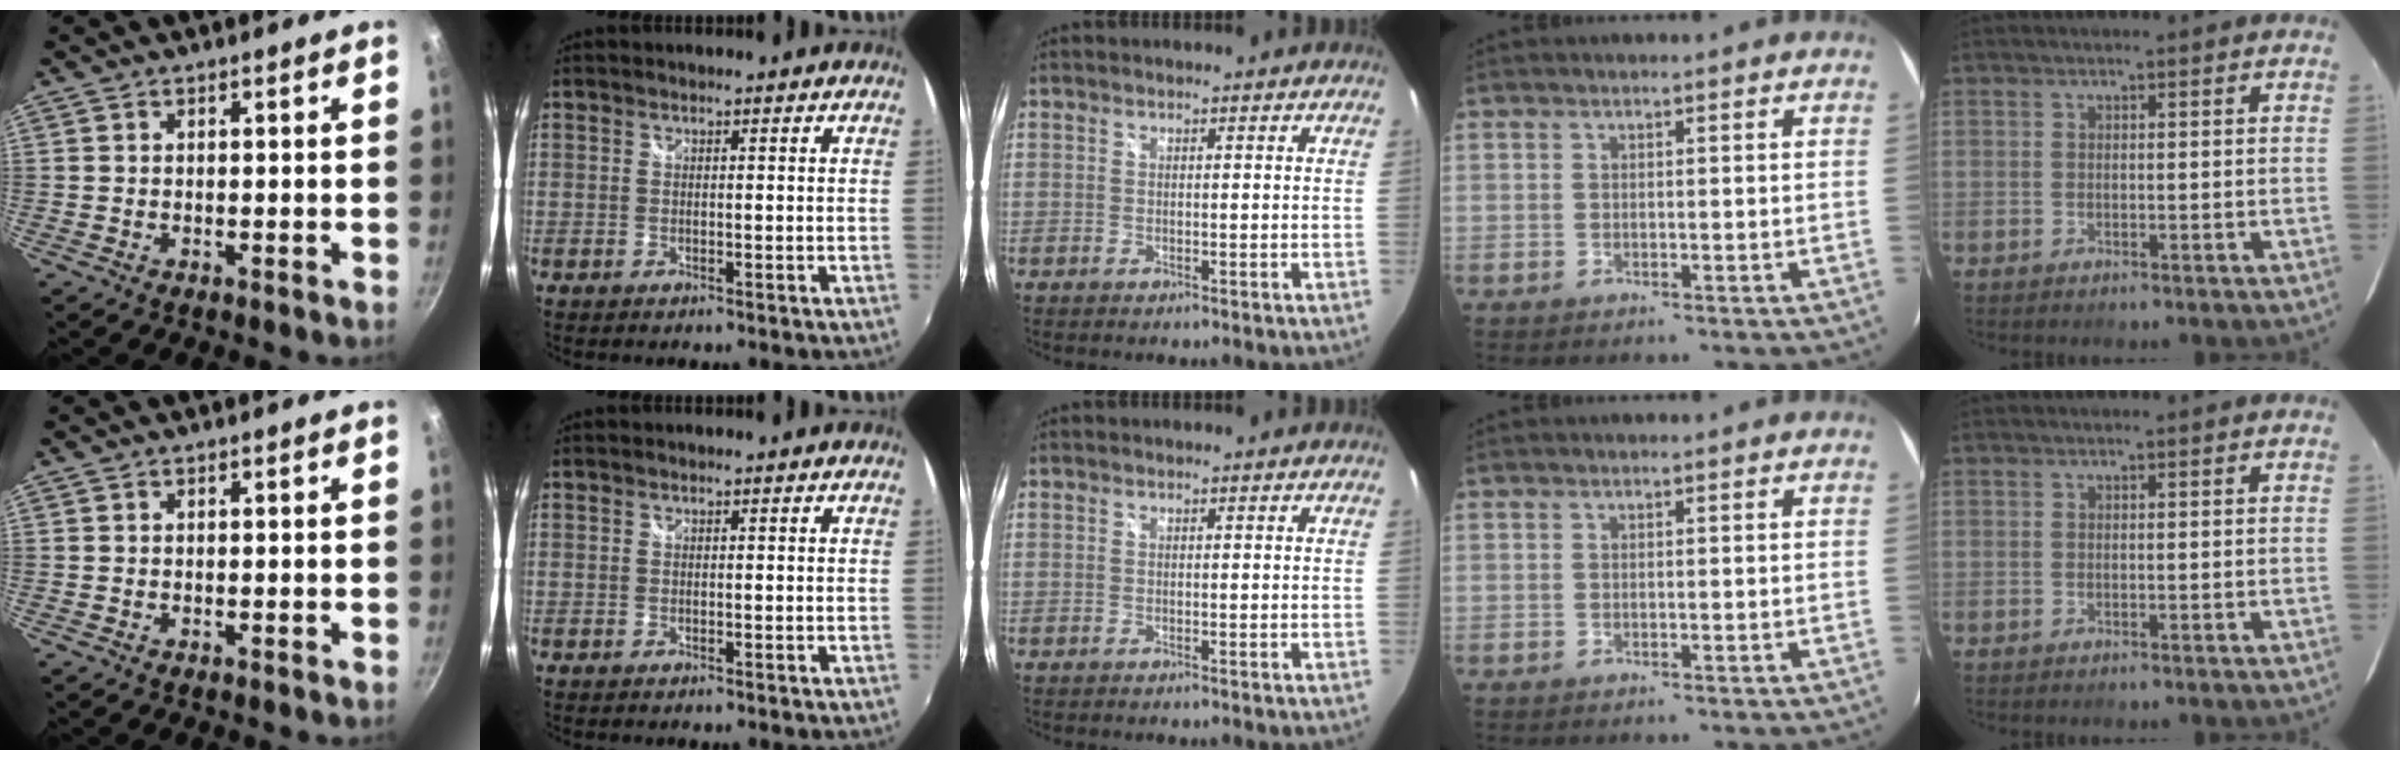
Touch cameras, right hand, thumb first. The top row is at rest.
{}